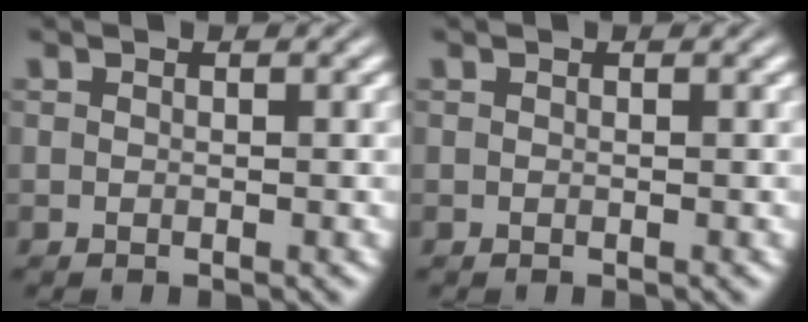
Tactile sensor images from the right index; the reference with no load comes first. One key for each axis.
{"total": 0.0}